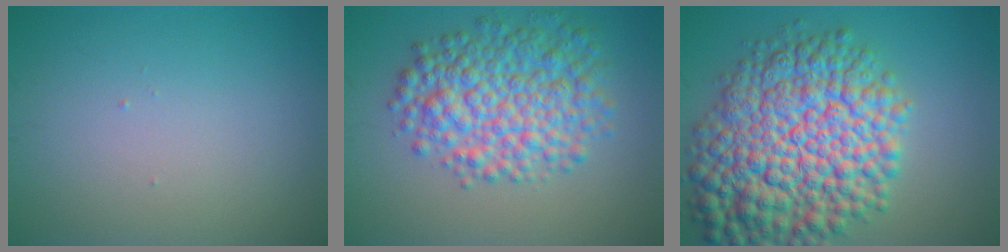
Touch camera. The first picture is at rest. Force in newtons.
{"total": 7.4, "press": 7.4, "slide": 0.1}
{"total": 13.4, "press": 13.4, "slide": 0.4}